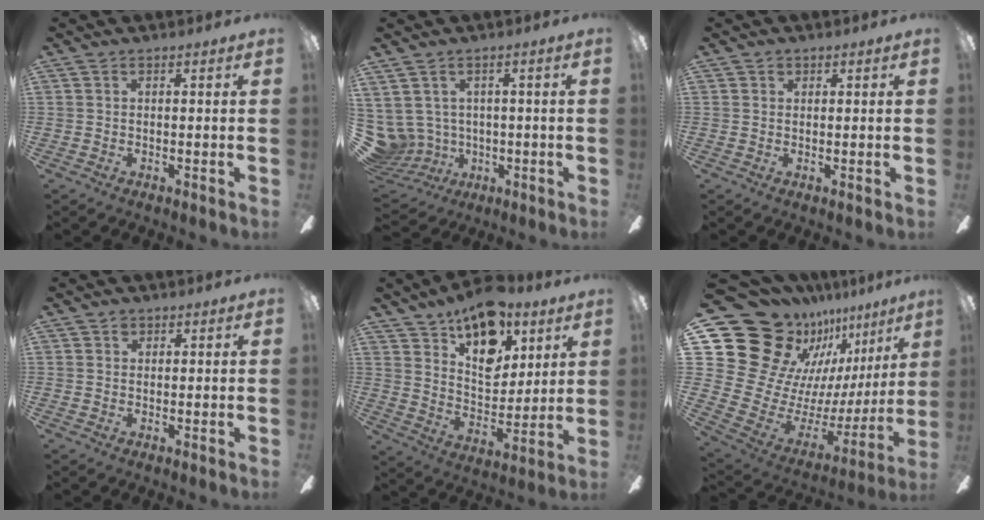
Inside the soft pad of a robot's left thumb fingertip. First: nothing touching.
{"total": 6.5, "force": [1.4, 6.3, 1.3], "torque": [-0.091, -0.022, 0.030]}
{"total": 1.2, "force": [0.7, 1.0, 0.3], "torque": [0.000, -0.001, 0.011]}
{"total": 1.6, "force": [1.0, 1.2, 0.5], "torque": [-0.005, -0.001, 0.016]}
{"total": 17.2, "force": [11.5, 9.6, 8.4], "torque": [-0.128, -0.063, 0.206]}
{"total": 23.1, "force": [14.2, 14.7, 10.6], "torque": [-0.213, -0.135, 0.293]}